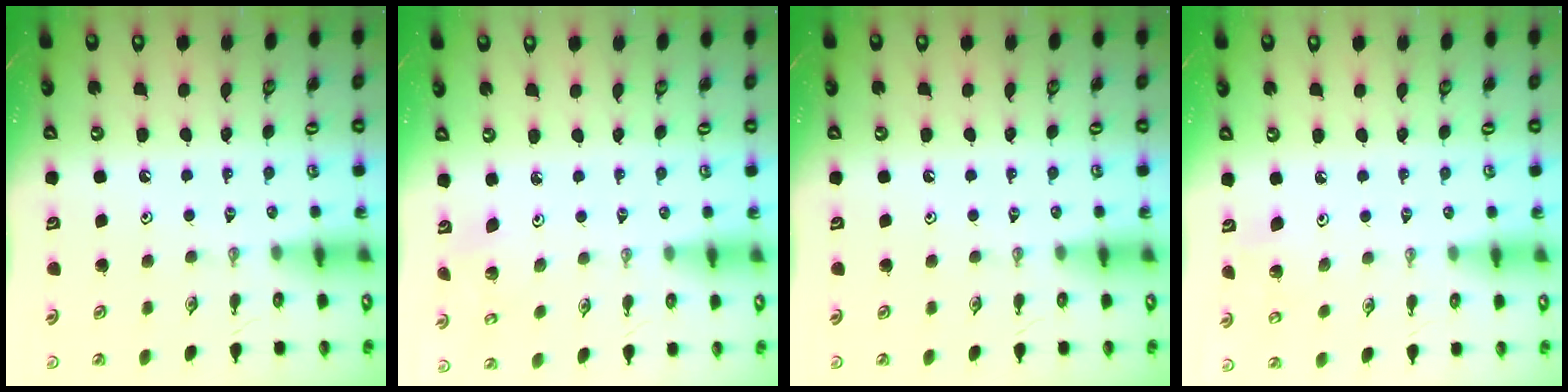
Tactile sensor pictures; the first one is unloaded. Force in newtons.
{"total": 2.2, "press": 2.2, "slide": 0.2}
{"total": 0.0}
{"total": 4.9, "press": 4.9, "slide": 0.3}